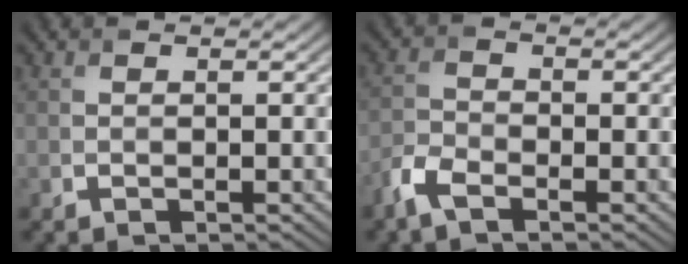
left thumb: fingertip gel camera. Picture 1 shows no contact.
{"total": 3.6, "force": [-2.6, 1.4, 2.1], "torque": [-0.052, -0.004, -0.069]}